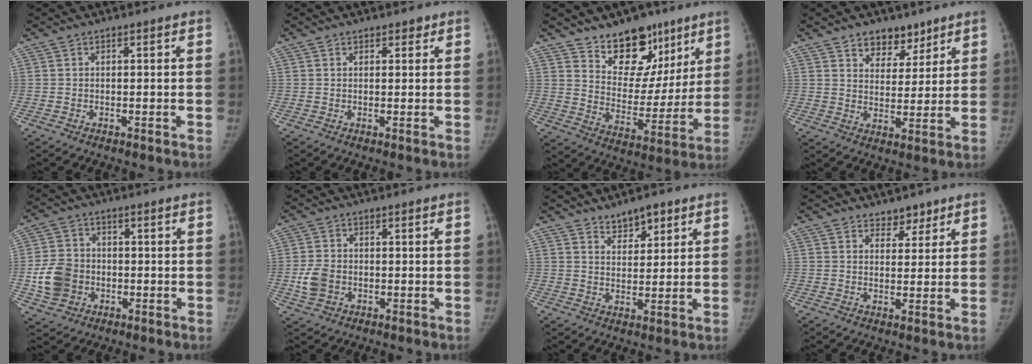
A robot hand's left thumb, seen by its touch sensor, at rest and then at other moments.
{"total": 1.4, "force": [1.0, 0.9, 0.4], "torque": [0.009, -0.005, 0.010]}
{"total": 16.0, "force": [11.0, 9.6, 6.5], "torque": [-0.033, -0.065, 0.179]}
{"total": 7.2, "force": [5.1, 4.5, 2.3], "torque": [0.000, -0.032, 0.085]}
{"total": 8.9, "force": [-1.9, 7.5, 4.3], "torque": [-0.069, 0.013, -0.034]}
{"total": 5.0, "force": [-1.1, 3.9, 3.0], "torque": [-0.060, 0.006, -0.019]}
{"total": 4.8, "force": [3.6, 2.4, 2.1], "torque": [-0.013, -0.026, 0.061]}
{"total": 3.2, "force": [2.6, 1.8, 0.5], "torque": [0.016, -0.017, 0.037]}